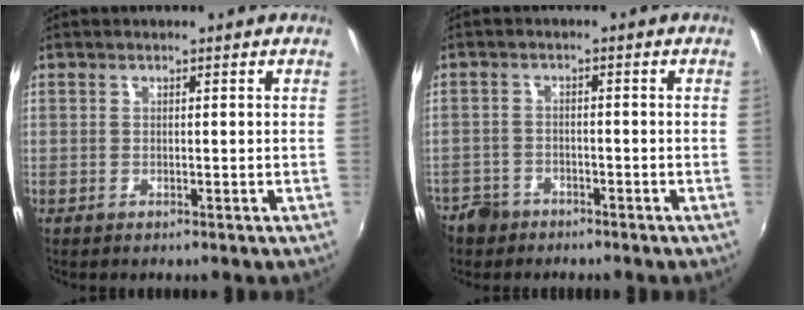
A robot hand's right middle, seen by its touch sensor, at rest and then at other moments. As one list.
[{"total": 7.6, "force": [-5.0, 5.4, 1.9], "torque": [-0.068, 0.007, -0.086]}]